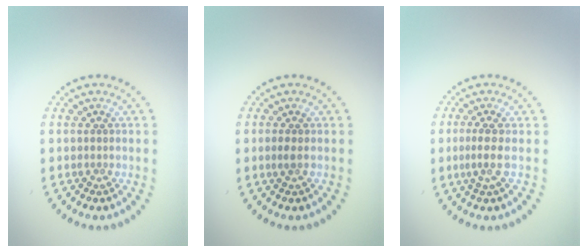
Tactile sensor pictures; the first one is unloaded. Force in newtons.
{"total": 0.7, "press": 0.7, "slide": 0.3}
{"total": 2.0, "press": 1.3, "slide": 1.5}